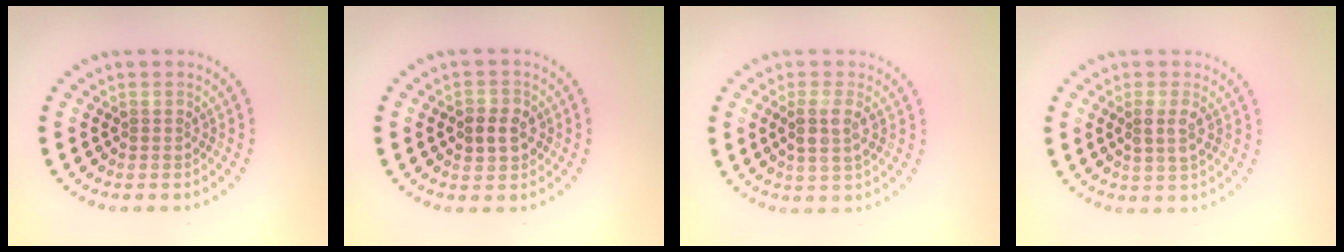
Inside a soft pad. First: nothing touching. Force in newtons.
{"total": 2.7, "press": 2.7, "slide": 0.5}
{"total": 2.3, "press": 2.1, "slide": 0.8}
{"total": 1.8, "press": 1.7, "slide": 0.4}